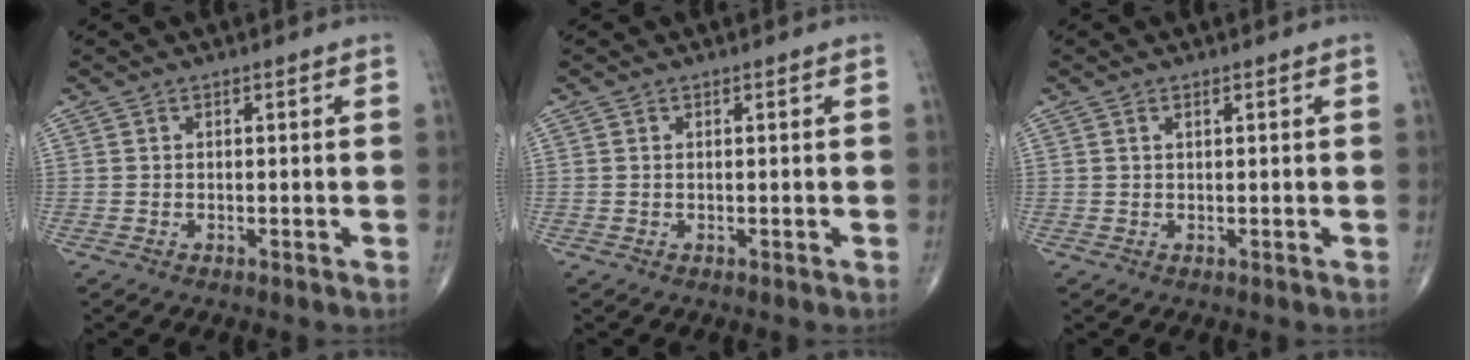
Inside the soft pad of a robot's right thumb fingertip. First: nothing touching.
{"total": 0.0}
{"total": 0.6, "force": [0.3, 0.2, 0.5], "torque": [-0.009, 0.003, 0.006]}